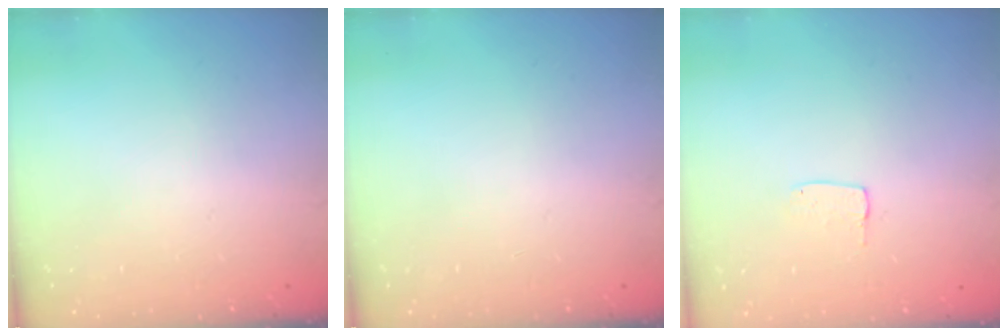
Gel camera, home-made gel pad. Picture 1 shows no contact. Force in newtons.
{"total": 0.0}
{"total": 3.4, "press": 3.4, "slide": 0.2}